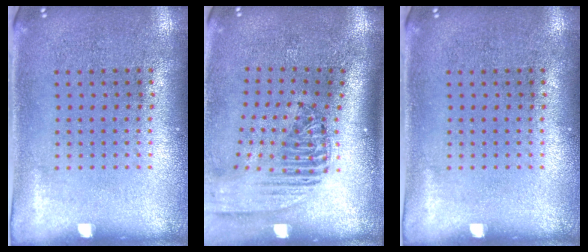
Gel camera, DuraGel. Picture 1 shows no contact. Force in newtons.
{"total": 2.4, "press": 1.8, "slide": 1.6}
{"total": 0.0}